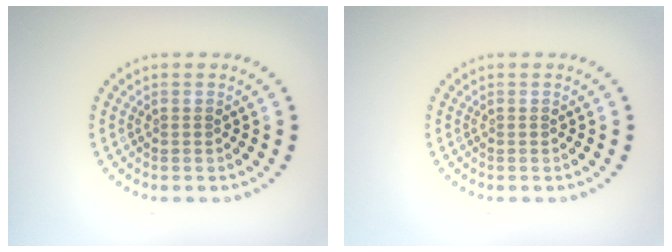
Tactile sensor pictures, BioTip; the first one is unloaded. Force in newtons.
{"total": 0.0}